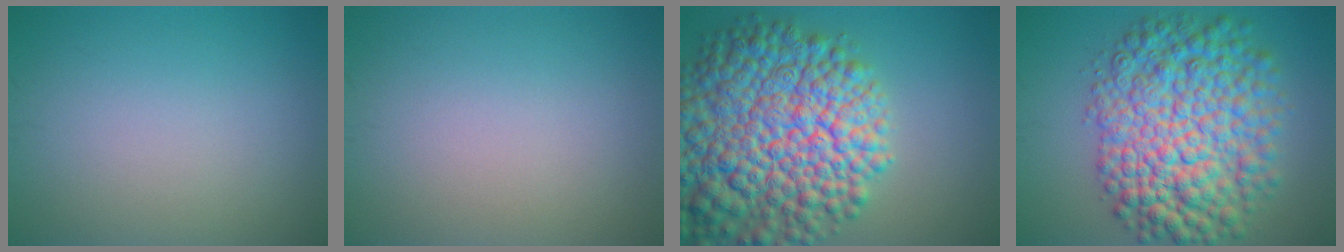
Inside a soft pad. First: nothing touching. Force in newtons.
{"total": 0.0}
{"total": 14.8, "press": 14.8, "slide": 0.7}
{"total": 11.6, "press": 11.6, "slide": 0.2}